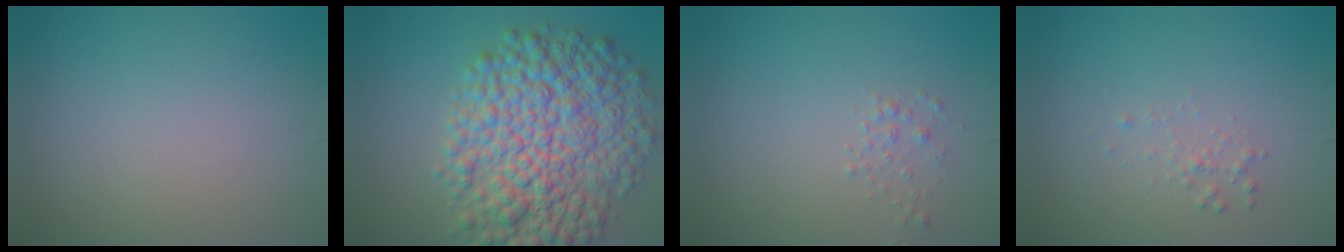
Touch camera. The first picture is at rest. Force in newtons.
{"total": 11.5, "press": 11.5, "slide": 0.2}
{"total": 1.0, "press": 1.0, "slide": 0.1}
{"total": 0.9, "press": 0.9, "slide": 0.0}